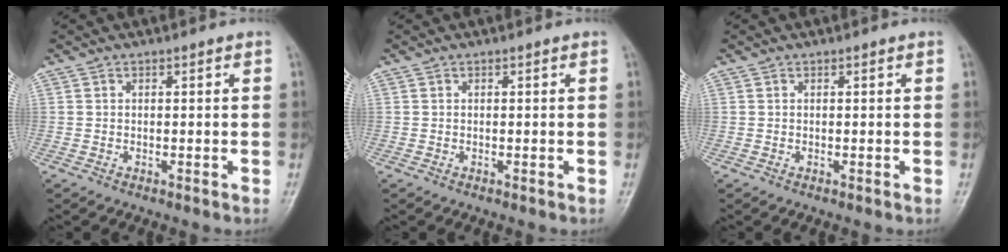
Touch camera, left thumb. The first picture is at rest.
{"total": 0.0}
{"total": 0.0}